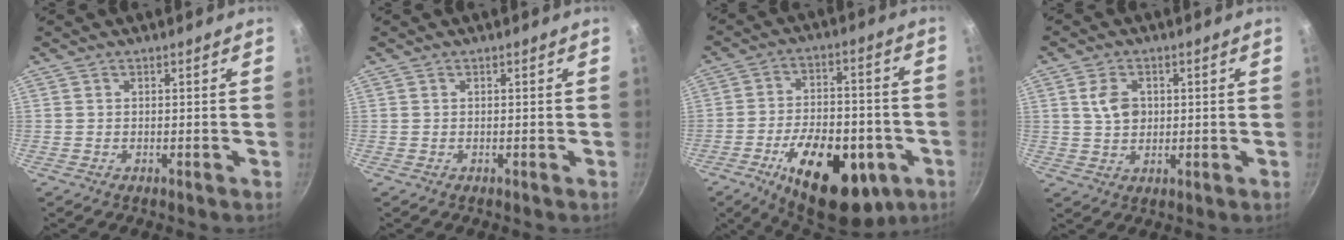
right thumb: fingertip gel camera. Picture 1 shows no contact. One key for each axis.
{"total": 0.0}
{"total": 23.0, "fx": -9.3, "fy": 11.8, "fz": 17.5, "tx": -0.236, "ty": 0.029, "tz": -0.126}
{"total": 5.6, "fx": 1.2, "fy": 4.2, "fz": 3.6, "tx": -0.055, "ty": -0.001, "tz": 0.019}